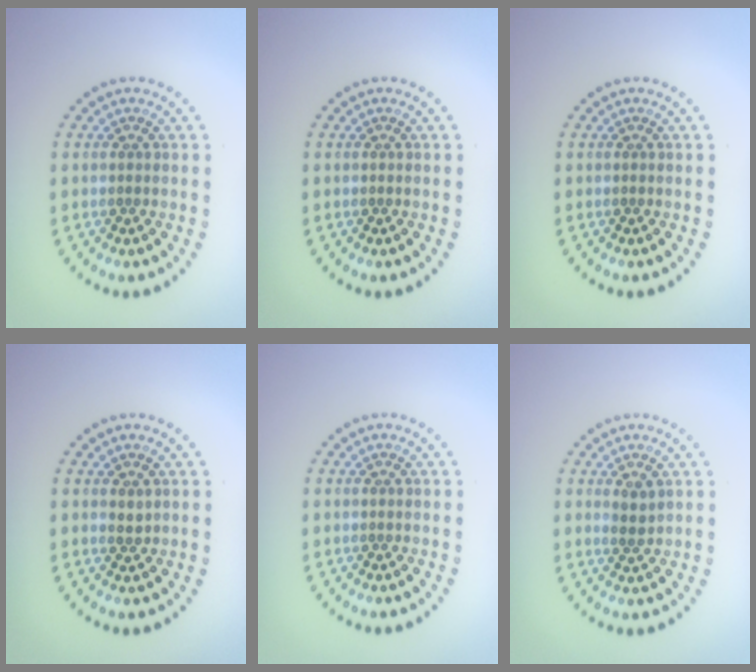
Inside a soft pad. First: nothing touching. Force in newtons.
{"total": 0.0}
{"total": 0.0}
{"total": 0.7, "press": 0.7, "slide": 0.1}
{"total": 0.0}
{"total": 1.1, "press": 0.9, "slide": 0.6}